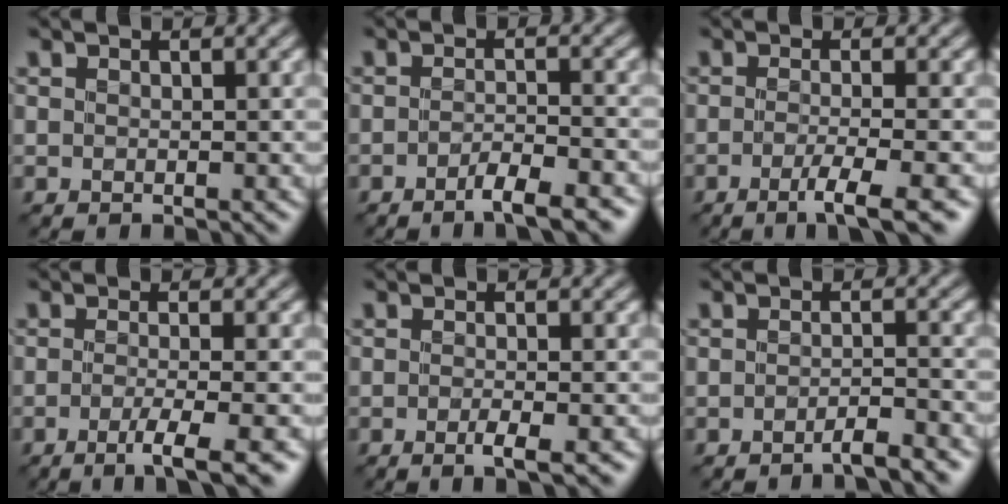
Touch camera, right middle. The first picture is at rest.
{"total": 3.6, "force": [-2.5, 0.6, 2.5], "torque": [-0.038, 0.003, -0.043]}
{"total": 3.9, "force": [-1.9, 0.6, 3.4], "torque": [-0.052, -0.003, -0.042]}
{"total": 3.9, "force": [-1.8, 0.7, 3.4], "torque": [-0.051, -0.003, -0.040]}
{"total": 2.2, "force": [-1.0, 0.5, 2.0], "torque": [-0.027, -0.001, -0.021]}
{"total": 2.1, "force": [-1.7, 0.2, 1.3], "torque": [-0.013, 0.005, -0.037]}